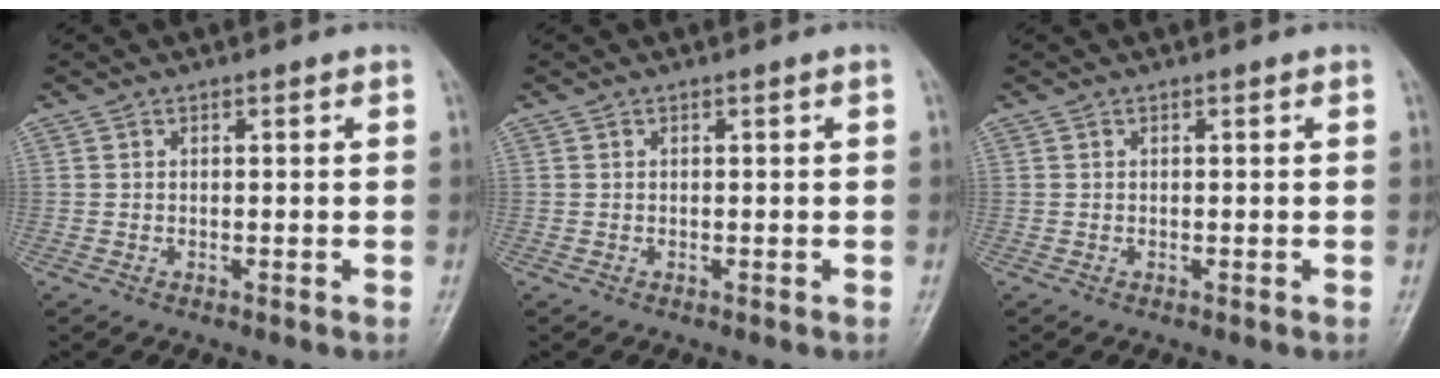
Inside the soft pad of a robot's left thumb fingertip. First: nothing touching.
{"total": 0.0}
{"total": 0.0}